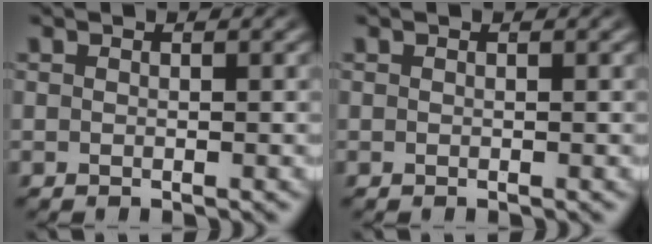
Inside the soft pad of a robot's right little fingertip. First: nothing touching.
{"total": 0.0}